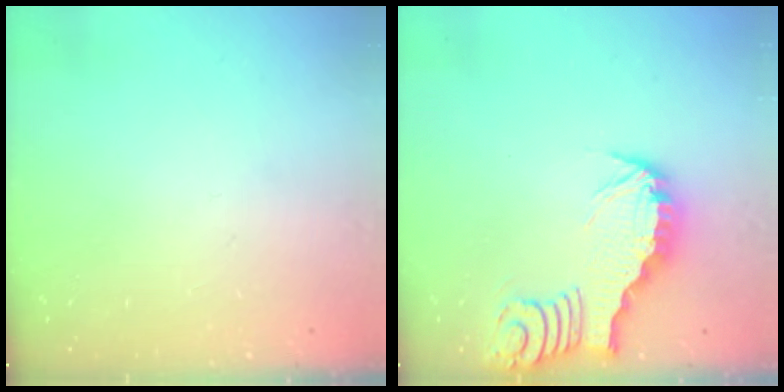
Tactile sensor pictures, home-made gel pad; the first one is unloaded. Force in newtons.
{"total": 3.2, "press": 3.1, "slide": 0.4}